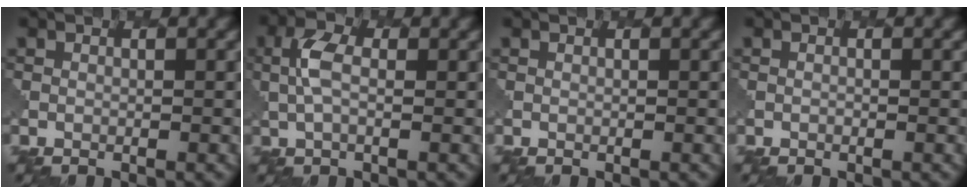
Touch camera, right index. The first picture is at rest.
{"total": 2.5, "force": [0.6, 1.3, 2.1], "torque": [-0.050, 0.005, 0.008]}
{"total": 0.0}
{"total": 0.0}